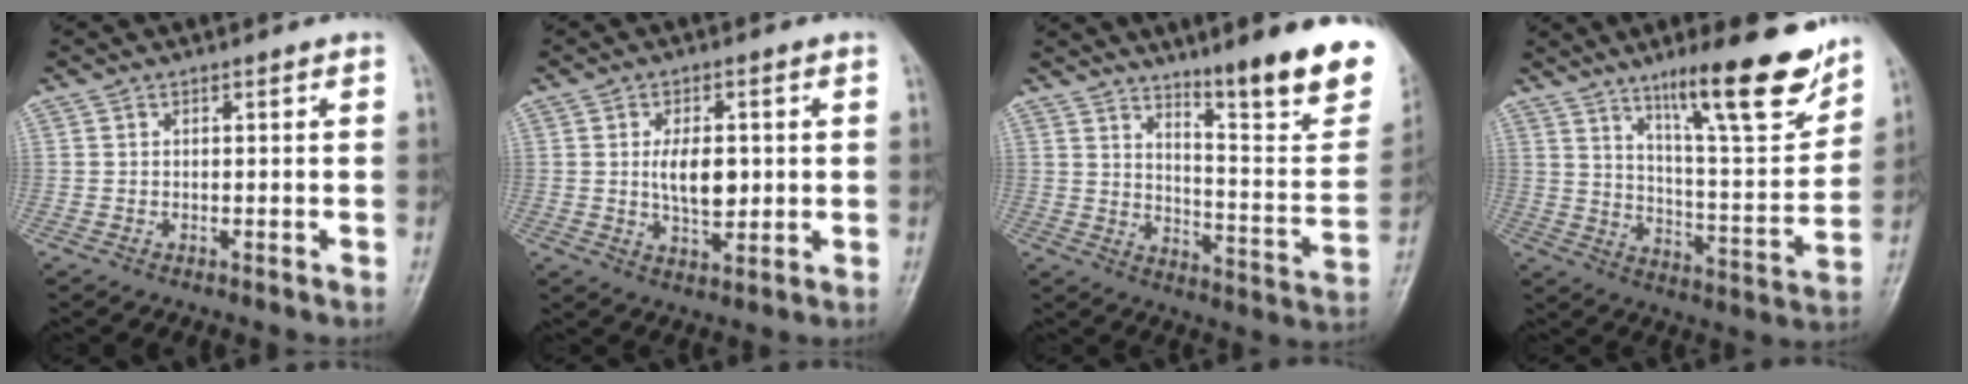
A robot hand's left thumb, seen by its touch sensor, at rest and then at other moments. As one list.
[{"total": 7.5, "force": [0.5, 4.0, 6.3], "torque": [-0.096, -0.009, 0.011]}, {"total": 20.0, "force": [13.2, 3.3, 14.6], "torque": [-0.163, -0.087, 0.197]}, {"total": 19.3, "force": [12.9, 3.9, 13.9], "torque": [-0.173, -0.075, 0.204]}]